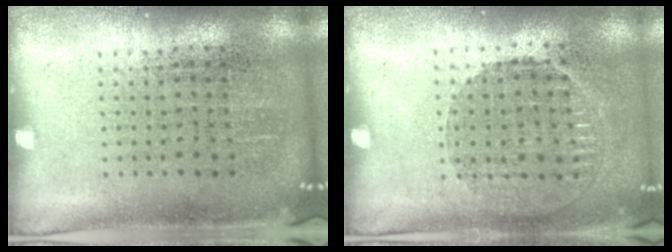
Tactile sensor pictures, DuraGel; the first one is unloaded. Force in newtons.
{"total": 1.0, "press": 0.9, "slide": 0.4}